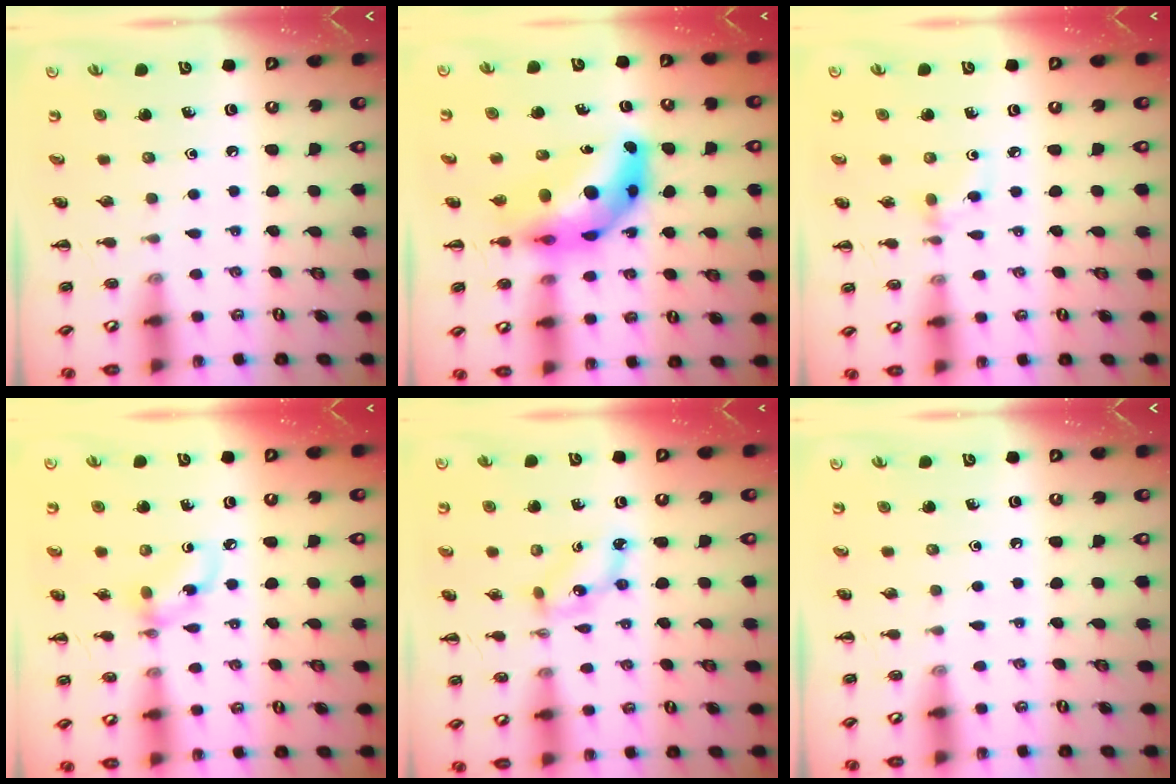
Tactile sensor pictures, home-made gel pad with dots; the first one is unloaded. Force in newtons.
{"total": 11.6, "press": 11.1, "slide": 3.3}
{"total": 2.8, "press": 2.6, "slide": 1.0}
{"total": 6.3, "press": 6.3, "slide": 0.5}
{"total": 4.5, "press": 4.4, "slide": 1.1}
{"total": 0.0}